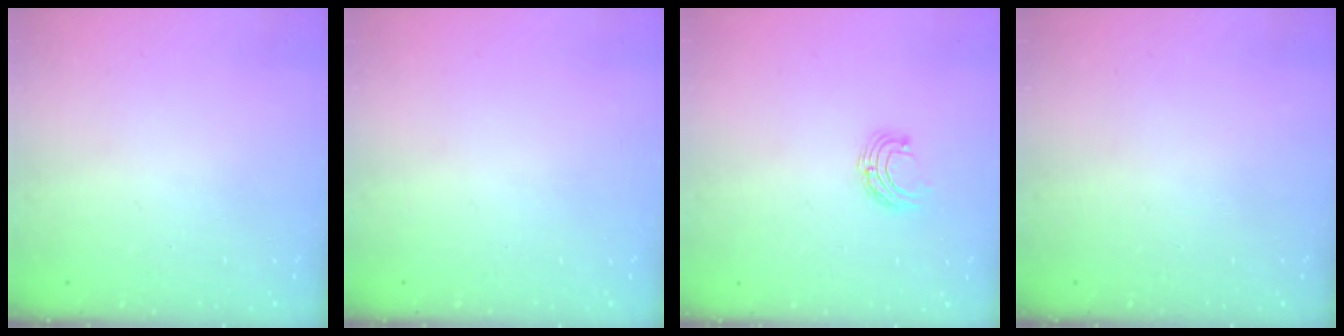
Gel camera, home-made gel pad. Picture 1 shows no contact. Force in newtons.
{"total": 0.0}
{"total": 5.2, "press": 5.2, "slide": 0.5}
{"total": 0.0}